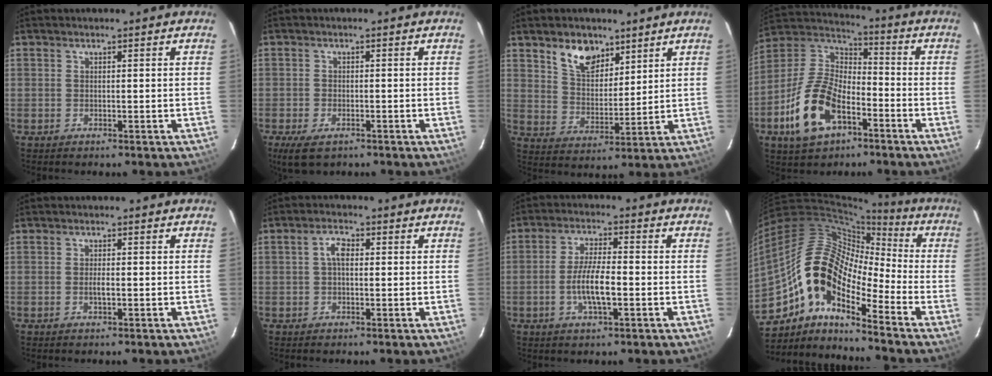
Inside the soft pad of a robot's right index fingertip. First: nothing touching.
{"total": 5.6, "force": [-3.4, 2.9, 3.4], "torque": [-0.082, -0.018, -0.060]}
{"total": 8.8, "force": [5.7, 5.1, 4.3], "torque": [-0.071, 0.010, 0.110]}
{"total": 16.8, "force": [-7.6, 9.3, 11.8], "torque": [-0.257, 0.004, -0.138]}
{"total": 1.5, "force": [-0.4, 0.4, 1.4], "torque": [-0.027, -0.002, -0.008]}
{"total": 3.0, "force": [0.3, 1.7, 2.5], "torque": [-0.049, 0.012, 0.005]}
{"total": 7.4, "force": [-2.0, 1.8, 6.8], "torque": [-0.134, -0.001, -0.039]}
{"total": 15.0, "force": [-7.7, 6.4, 11.1], "torque": [-0.180, 0.007, -0.164]}